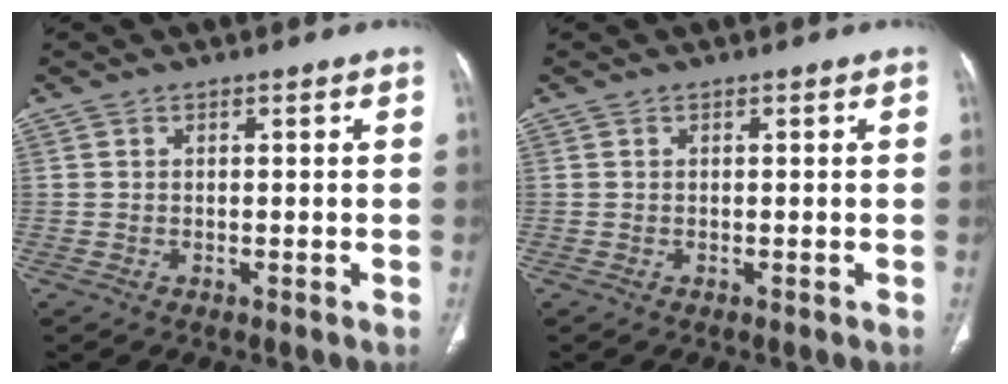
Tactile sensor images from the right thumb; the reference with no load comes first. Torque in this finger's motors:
{"motor_torque": [0.00, 0.02, -0.01, 0.01, 0.00]}